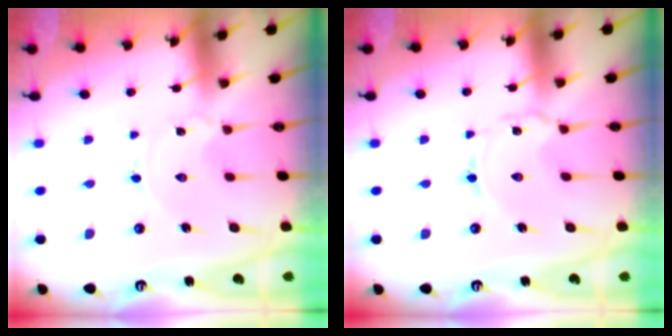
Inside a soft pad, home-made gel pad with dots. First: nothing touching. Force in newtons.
{"total": 2.1, "press": 2.1, "slide": 0.3}